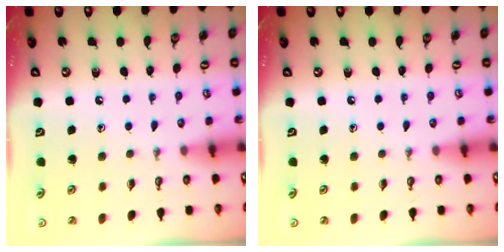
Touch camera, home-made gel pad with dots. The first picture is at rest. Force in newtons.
{"total": 0.0}